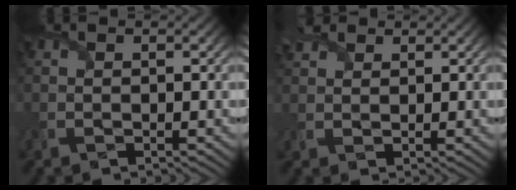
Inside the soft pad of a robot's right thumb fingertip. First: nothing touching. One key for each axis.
{"total": 2.6, "fx": 2.0, "fy": 1.3, "fz": 1.0, "tx": -0.027, "ty": 0.011, "tz": 0.041}